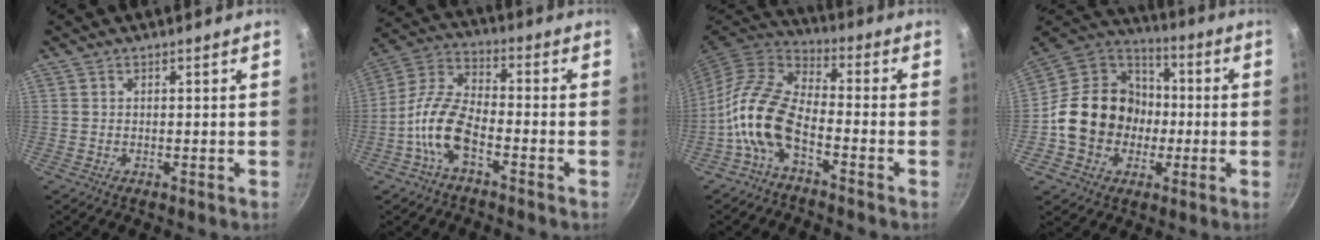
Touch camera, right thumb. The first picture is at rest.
{"total": 10.7, "force": [-4.6, 5.0, 8.2], "torque": [-0.159, 0.041, -0.105]}
{"total": 11.6, "force": [-4.7, 5.5, 9.0], "torque": [-0.175, 0.047, -0.108]}
{"total": 18.7, "force": [-2.6, 16.0, 9.3], "torque": [-0.133, 0.045, -0.047]}